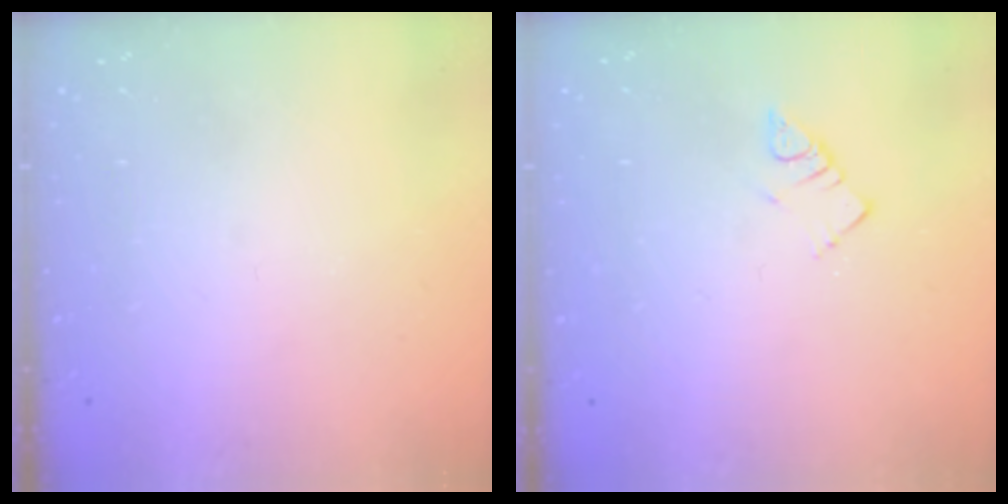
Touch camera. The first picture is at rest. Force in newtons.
{"total": 3.2, "press": 3.1, "slide": 0.5}